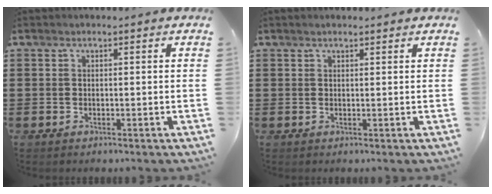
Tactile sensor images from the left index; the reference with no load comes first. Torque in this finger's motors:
{"motor_torque": [0.76, -0.96, 0.01, 0.01]}